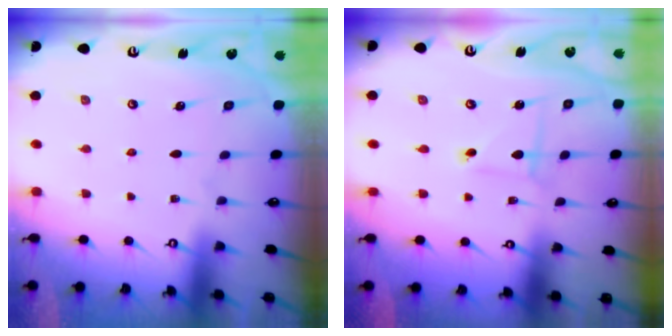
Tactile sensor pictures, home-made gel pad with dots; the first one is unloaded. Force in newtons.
{"total": 1.6, "press": 1.6, "slide": 0.2}